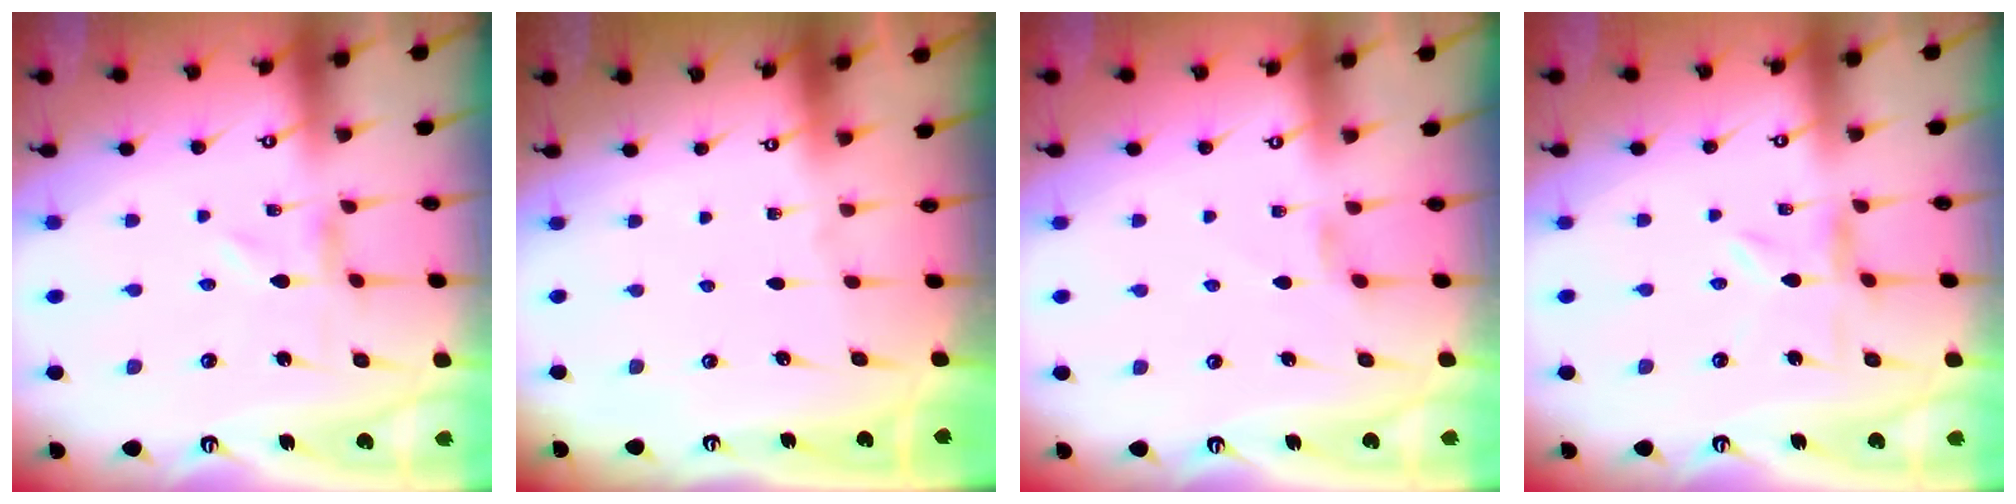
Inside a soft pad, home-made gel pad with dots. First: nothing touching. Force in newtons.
{"total": 0.0}
{"total": 1.8, "press": 1.7, "slide": 0.5}
{"total": 2.5, "press": 2.5, "slide": 0.3}